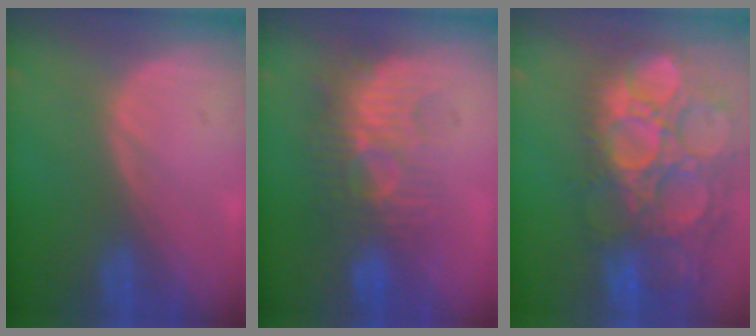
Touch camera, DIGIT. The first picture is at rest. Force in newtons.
{"total": 9.6, "press": 8.5, "slide": 4.4}
{"total": 15.7, "press": 12.9, "slide": 8.9}